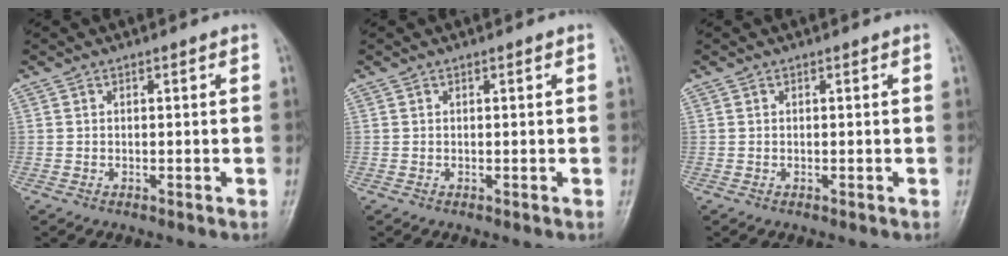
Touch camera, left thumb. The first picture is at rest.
{"total": 0.0}
{"total": 0.0}